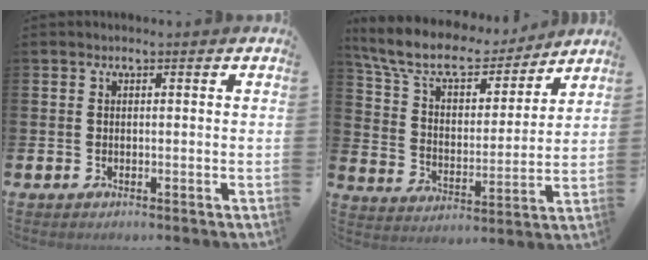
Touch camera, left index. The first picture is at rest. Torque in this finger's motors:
{"motor_torque": [1.06, -1.08, 0.29, 0.21]}